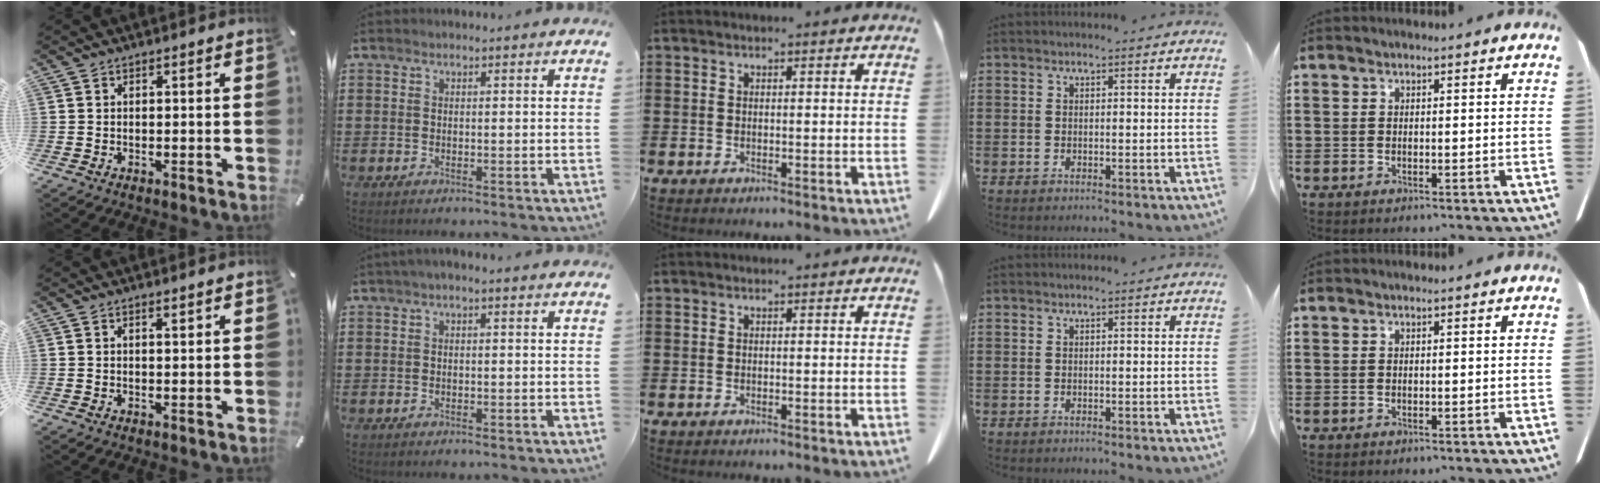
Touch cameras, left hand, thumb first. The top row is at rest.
{"thumb": {"total": 0.9, "force": [0.6, 0.1, 0.7], "torque": [-0.013, -0.001, 0.011]}, "index": {"total": 0.9, "force": [-0.5, 0.2, 0.7], "torque": [-0.012, -0.002, -0.009]}}